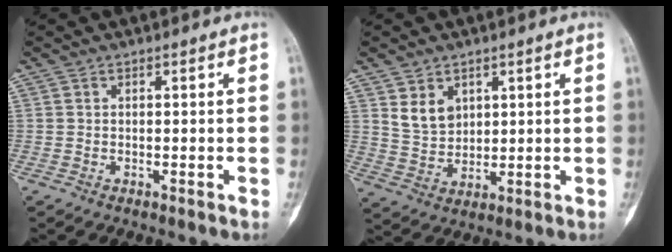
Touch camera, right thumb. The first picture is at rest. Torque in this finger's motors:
{"motor_torque": [-0.08, 0.09, 0.10, -0.05, 0.00]}